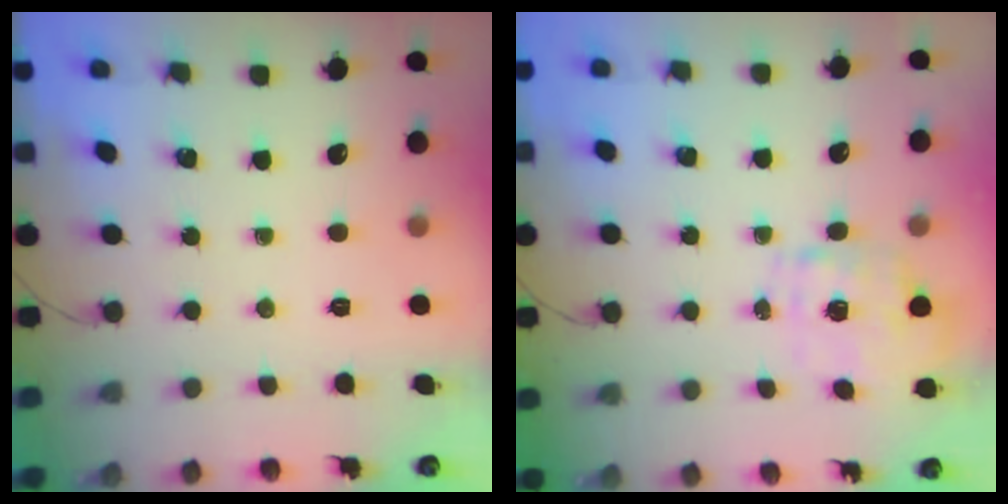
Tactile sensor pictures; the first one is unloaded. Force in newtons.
{"total": 1.8, "press": 1.7, "slide": 0.5}